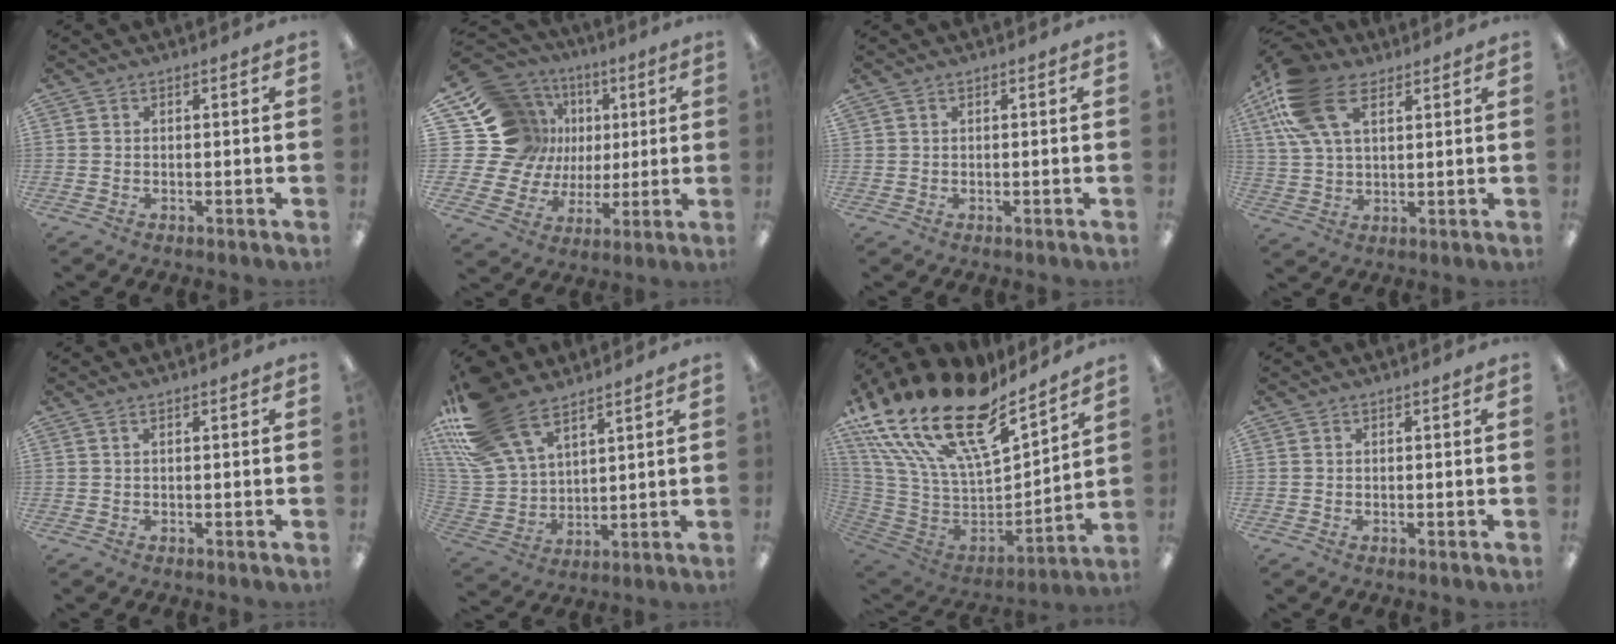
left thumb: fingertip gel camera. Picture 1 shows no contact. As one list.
[{"total": 19.2, "force": [5.8, 17.2, 6.1], "torque": [-0.128, -0.033, 0.147]}, {"total": 0.8, "force": [0.5, 0.3, 0.6], "torque": [-0.014, 0.002, 0.008]}, {"total": 16.5, "force": [8.2, 8.9, 11.2], "torque": [-0.251, -0.011, 0.150]}, {"total": 0.7, "force": [0.3, 0.1, 0.6], "torque": [-0.013, 0.000, 0.006]}, {"total": 20.2, "force": [13.6, 10.6, 10.6], "torque": [-0.249, -0.061, 0.252]}, {"total": 27.9, "force": [18.7, 12.0, 16.9], "torque": [-0.321, -0.130, 0.336]}, {"total": 0.0}]